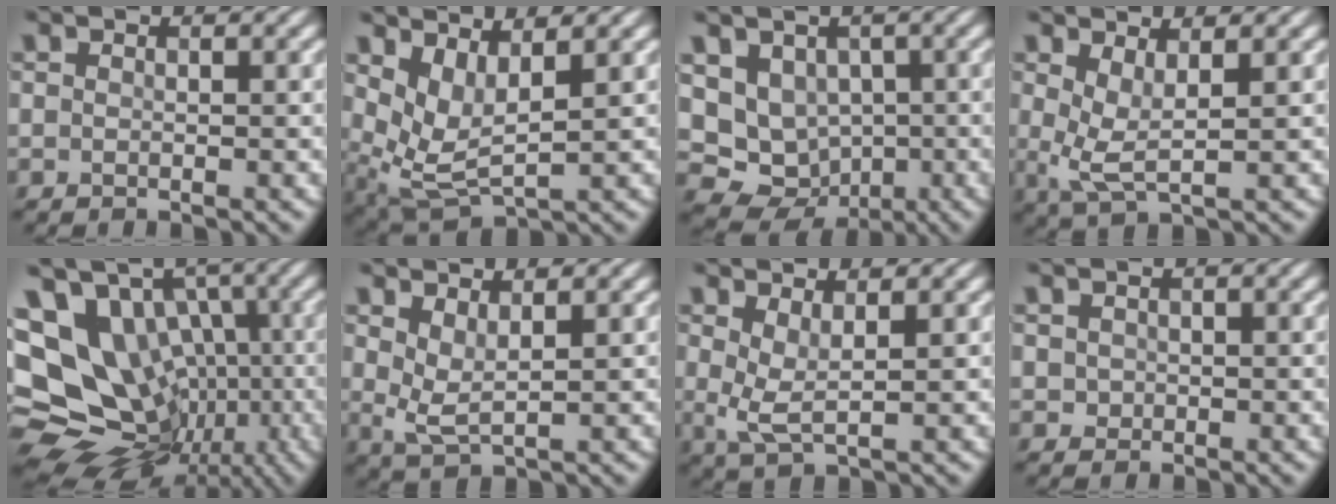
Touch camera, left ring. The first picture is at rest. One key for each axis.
{"total": 4.2, "fx": 1.7, "fy": 1.8, "fz": 3.4, "tx": -0.079, "ty": -0.015, "tz": 0.042}
{"total": 7.8, "fx": 0.6, "fy": 6.8, "fz": 3.8, "tx": -0.069, "ty": -0.007, "tz": 0.013}
{"total": 3.0, "fx": 1.0, "fy": 0.9, "fz": 2.6, "tx": -0.059, "ty": -0.009, "tz": 0.022}
{"total": 18.2, "fx": -1.6, "fy": 14.5, "fz": 10.8, "tx": -0.191, "ty": 0.034, "tz": -0.018}
{"total": 2.4, "fx": 1.3, "fy": 0.8, "fz": 2.0, "tx": -0.044, "ty": -0.009, "tz": 0.028}
{"total": 2.6, "fx": 0.9, "fy": 0.8, "fz": 2.3, "tx": -0.052, "ty": -0.008, "tz": 0.020}
{"total": 0.8, "fx": 0.1, "fy": 0.8, "fz": 0.2, "tx": 0.000, "ty": -0.003, "tz": 0.000}